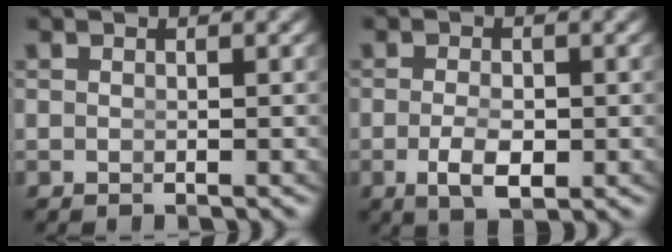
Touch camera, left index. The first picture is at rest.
{"total": 3.4, "force": [-1.3, 1.4, 2.8], "torque": [-0.055, -0.024, -0.010]}